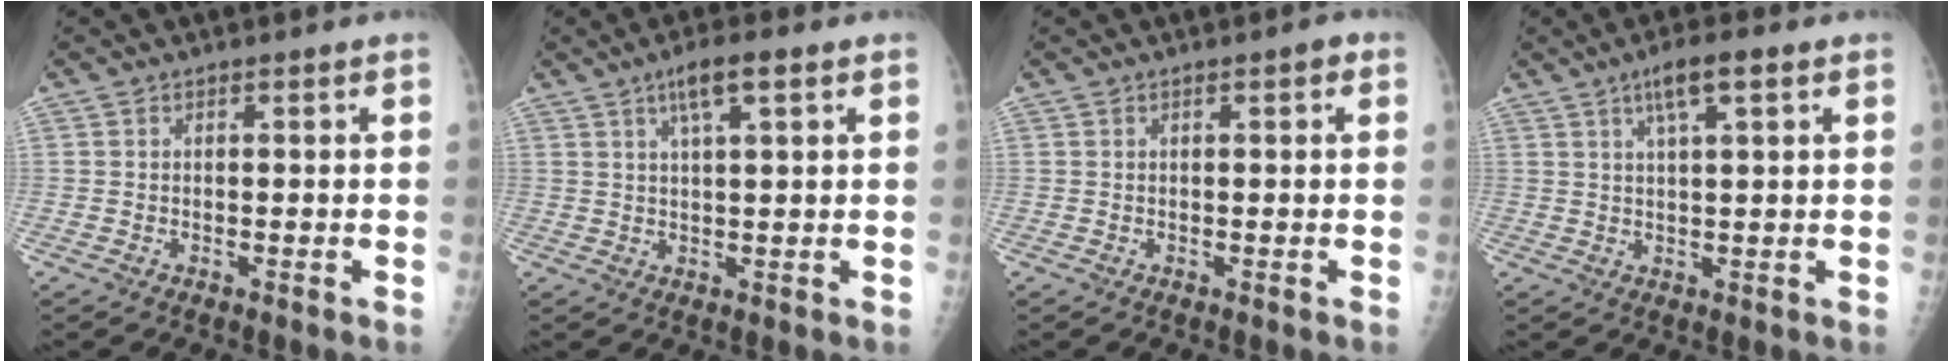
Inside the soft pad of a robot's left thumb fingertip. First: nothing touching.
{"total": 5.8, "force": [2.9, 1.2, 4.8], "torque": [-0.084, -0.001, 0.050]}
{"total": 1.2, "force": [0.4, 0.5, 1.0], "torque": [-0.011, 0.003, 0.000]}
{"total": 6.0, "force": [3.0, 1.3, 5.0], "torque": [-0.086, 0.000, 0.051]}